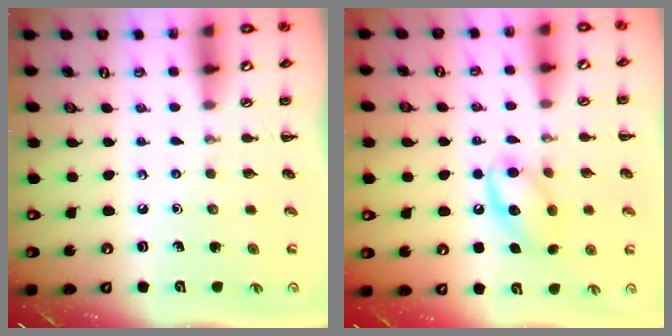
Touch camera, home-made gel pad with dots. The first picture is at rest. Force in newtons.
{"total": 12.8, "press": 12.8, "slide": 1.2}